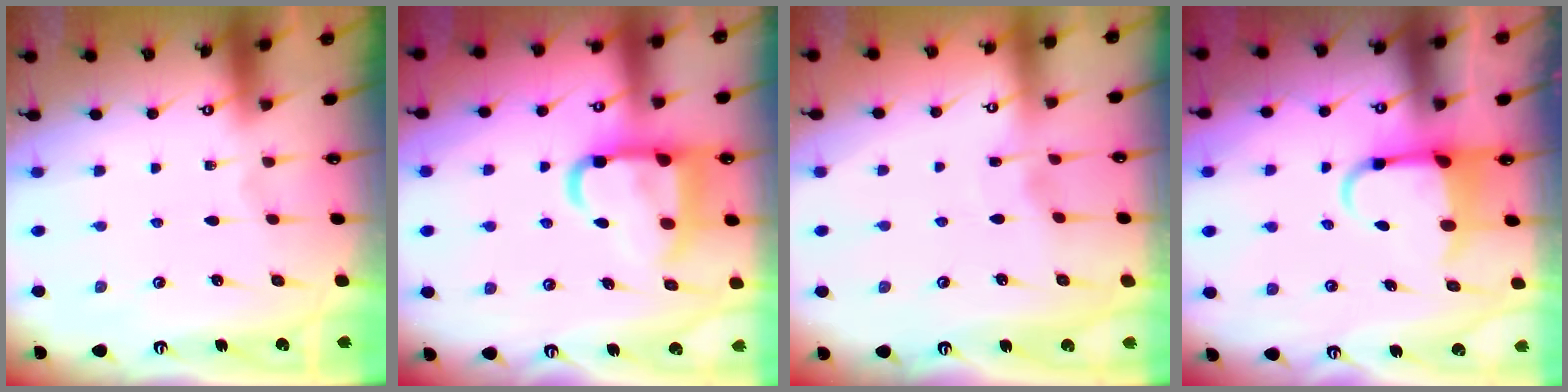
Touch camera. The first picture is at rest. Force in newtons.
{"total": 15.2, "press": 15.0, "slide": 1.8}
{"total": 2.5, "press": 2.5, "slide": 0.3}
{"total": 5.4, "press": 5.3, "slide": 1.2}